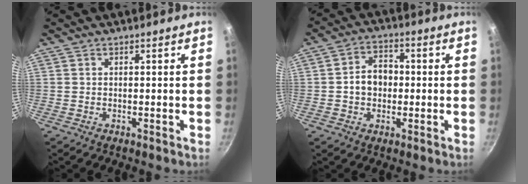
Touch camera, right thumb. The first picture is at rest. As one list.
[{"total": 7.0, "force": [-0.3, 5.4, 4.4], "torque": [-0.044, 0.019, -0.013]}]